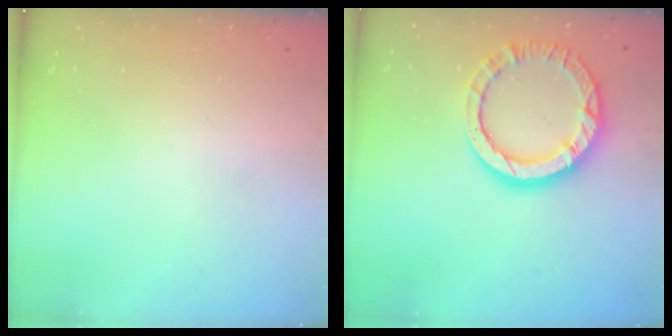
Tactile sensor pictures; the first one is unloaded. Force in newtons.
{"total": 11.5, "press": 11.5, "slide": 0.9}